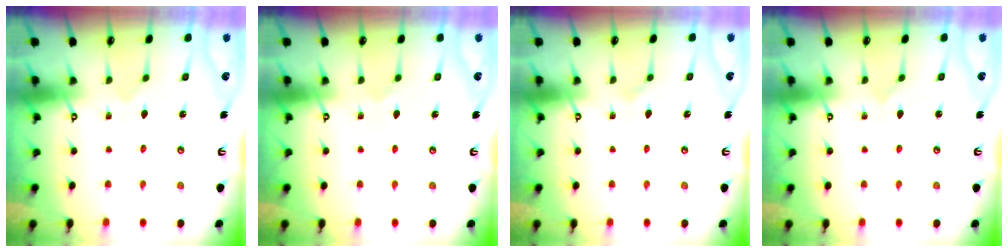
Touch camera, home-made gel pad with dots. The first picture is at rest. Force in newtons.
{"total": 1.6, "press": 1.6, "slide": 0.3}
{"total": 1.7, "press": 1.6, "slide": 0.1}
{"total": 0.0}